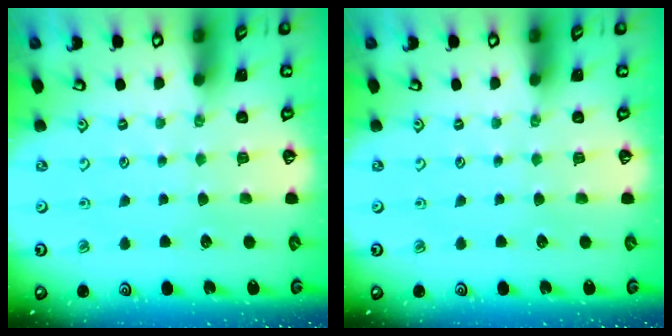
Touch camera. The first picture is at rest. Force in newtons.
{"total": 0.0}